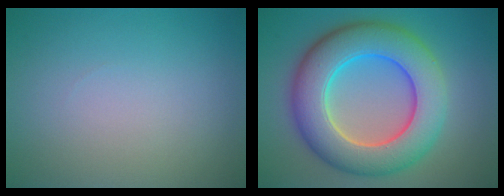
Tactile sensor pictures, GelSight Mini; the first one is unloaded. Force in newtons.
{"total": 10.5, "press": 10.5, "slide": 0.3}